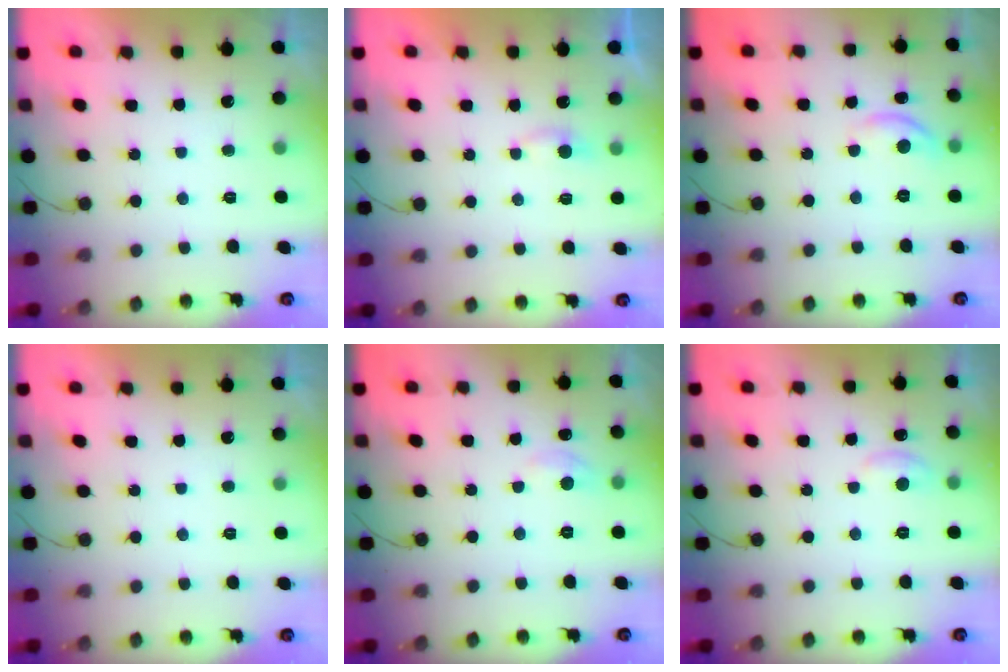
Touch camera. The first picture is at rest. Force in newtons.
{"total": 2.3, "press": 2.3, "slide": 0.3}
{"total": 7.0, "press": 7.0, "slide": 0.4}
{"total": 0.0}
{"total": 6.2, "press": 6.1, "slide": 0.9}
{"total": 6.3, "press": 6.3, "slide": 0.5}